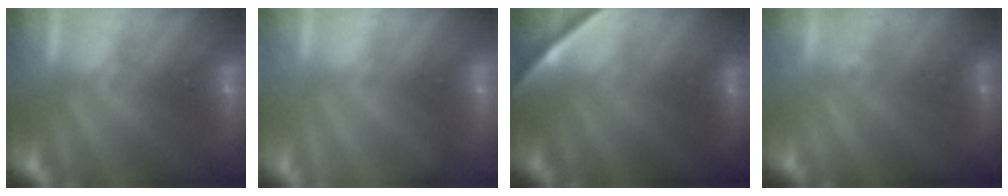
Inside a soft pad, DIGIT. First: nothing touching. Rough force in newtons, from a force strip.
{"total": 2.1}
{"total": 1.9}
{"total": 2.3}